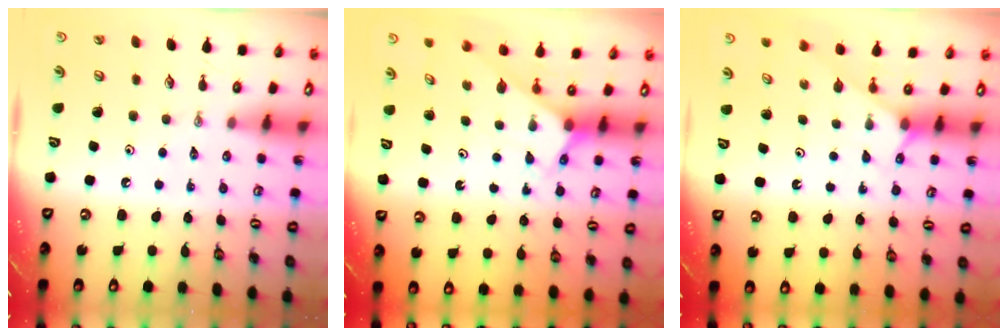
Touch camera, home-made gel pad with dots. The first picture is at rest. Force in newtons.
{"total": 2.5, "press": 2.5, "slide": 0.2}
{"total": 1.9, "press": 1.9, "slide": 0.3}